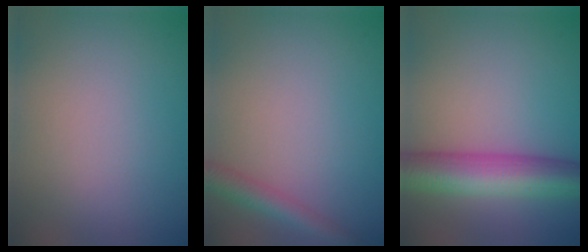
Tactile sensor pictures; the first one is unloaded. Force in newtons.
{"total": 2.9, "press": 2.9, "slide": 0.1}
{"total": 7.7, "press": 7.7, "slide": 0.2}